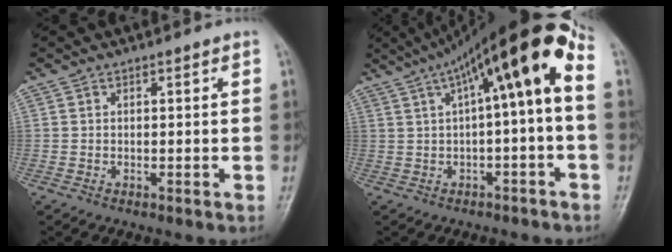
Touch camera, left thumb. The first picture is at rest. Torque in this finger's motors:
{"motor_torque": [0.50, 1.37, 2.02, -0.74, 0.41]}